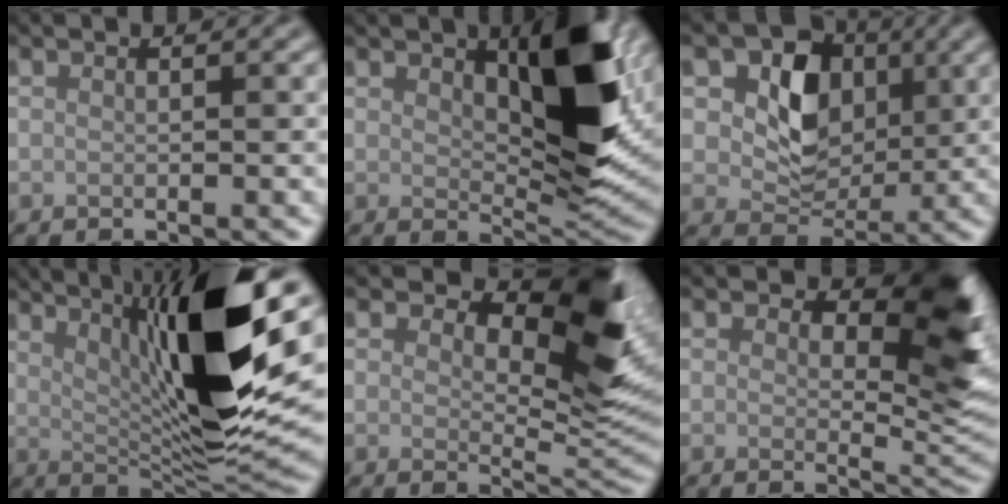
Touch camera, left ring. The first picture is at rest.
{"total": 8.7, "force": [2.8, 3.5, 7.4], "torque": [-0.114, -0.010, 0.047]}
{"total": 7.9, "force": [2.2, 5.8, 4.9], "torque": [-0.085, -0.002, 0.027]}
{"total": 13.7, "force": [4.4, 2.6, 12.7], "torque": [-0.196, 0.001, 0.077]}
{"total": 8.9, "force": [3.5, 4.1, 7.0], "torque": [-0.093, -0.009, 0.051]}
{"total": 8.7, "force": [3.3, 4.3, 6.8], "torque": [-0.081, -0.007, 0.044]}